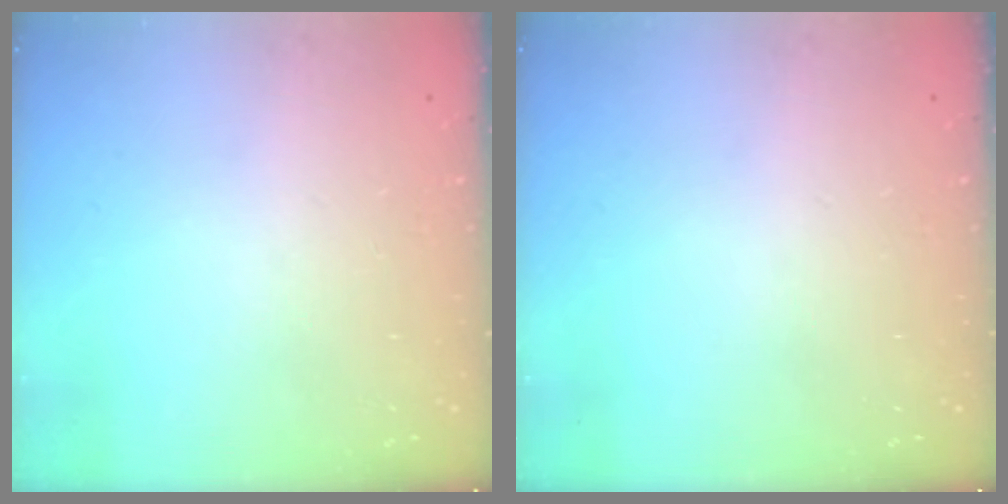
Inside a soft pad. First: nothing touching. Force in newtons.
{"total": 0.0}